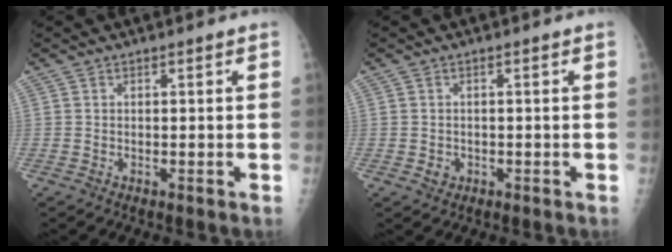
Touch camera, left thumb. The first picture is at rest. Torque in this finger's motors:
{"motor_torque": [-0.35, -0.31, 0.00, -0.02, 0.00]}